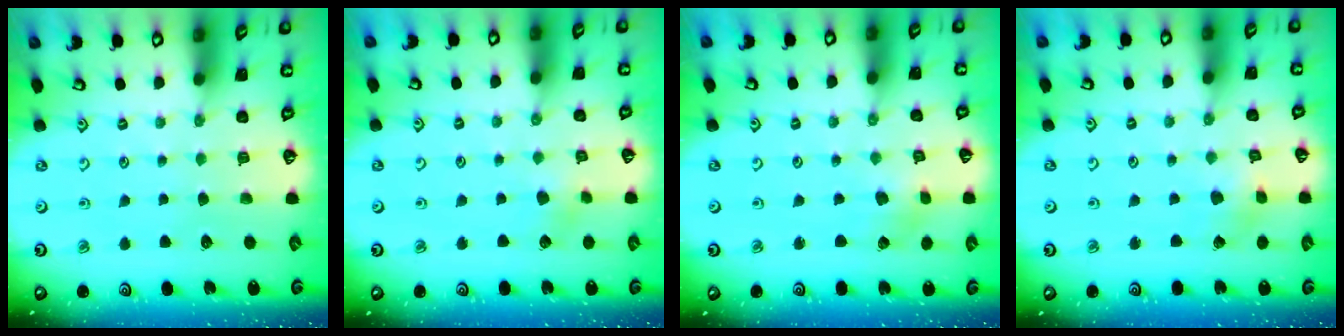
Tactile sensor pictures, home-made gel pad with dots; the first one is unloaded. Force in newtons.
{"total": 3.7, "press": 3.7, "slide": 0.5}
{"total": 2.3, "press": 2.3, "slide": 0.6}
{"total": 2.6, "press": 2.6, "slide": 0.2}